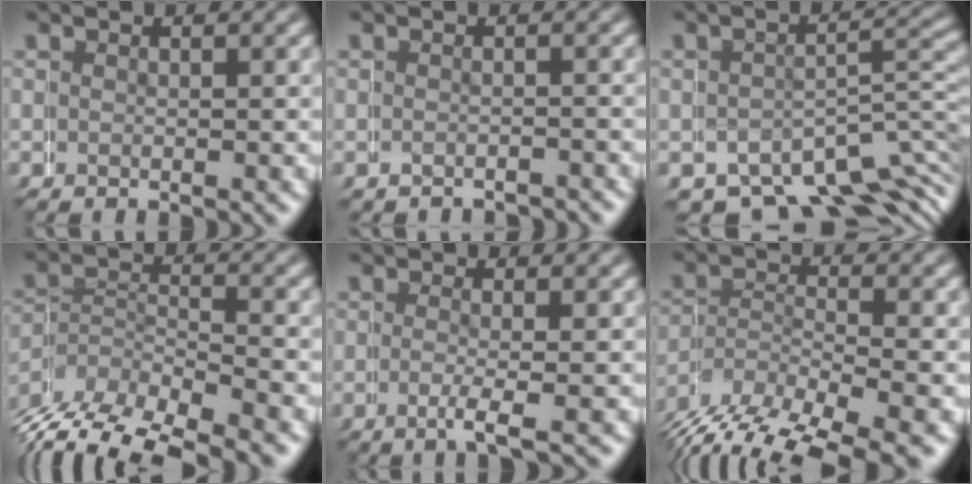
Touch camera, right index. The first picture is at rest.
{"total": 1.8, "force": [-1.0, -0.1, -1.5], "torque": [0.024, 0.002, -0.016]}
{"total": 7.5, "force": [-5.0, 4.1, 3.7], "torque": [-0.036, -0.022, -0.065]}
{"total": 5.9, "force": [-4.1, 3.7, 2.2], "torque": [-0.054, -0.018, -0.061]}
{"total": 1.2, "force": [-0.3, -0.7, 0.9], "torque": [-0.010, 0.000, -0.003]}
{"total": 6.4, "force": [-3.1, 4.4, 3.4], "torque": [-0.069, -0.020, -0.044]}